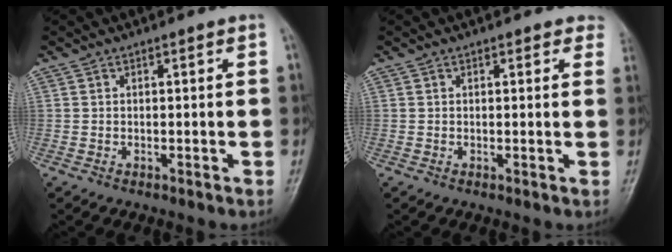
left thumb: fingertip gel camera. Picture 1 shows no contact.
{"total": 3.0, "force": [2.4, 1.5, 0.9], "torque": [0.021, -0.005, 0.011]}